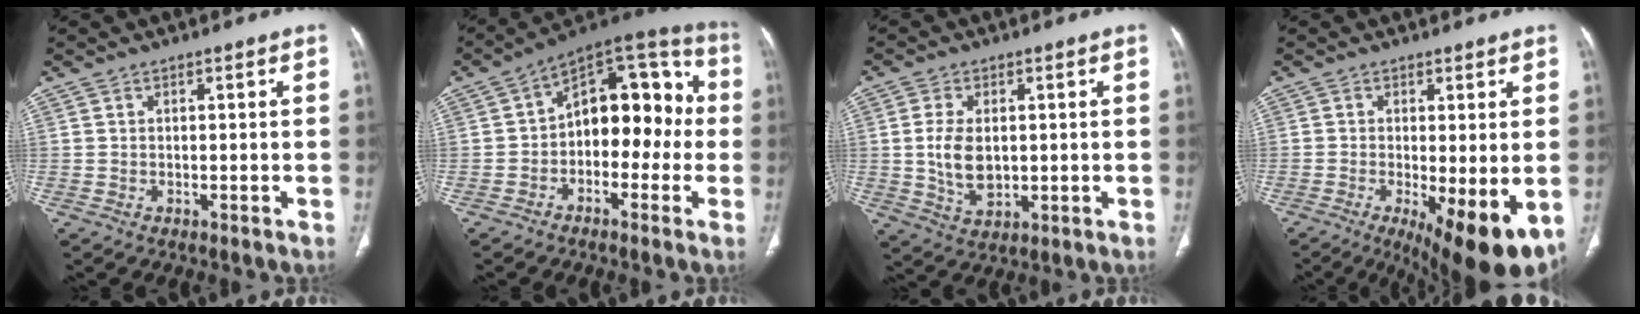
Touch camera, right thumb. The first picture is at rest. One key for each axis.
{"total": 15.8, "fx": -0.9, "fy": 9.8, "fz": 12.4, "tx": -0.116, "ty": 0.055, "tz": -0.030}
{"total": 7.7, "fx": 0.4, "fy": 4.7, "fz": 6.1, "tx": -0.114, "ty": -0.009, "tz": 0.017}
{"total": 12.7, "fx": -3.8, "fy": 4.0, "fz": 11.5, "tx": -0.156, "ty": -0.024, "tz": -0.046}